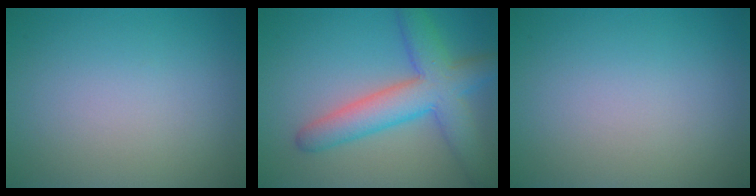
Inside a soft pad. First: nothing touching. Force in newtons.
{"total": 6.9, "press": 6.9, "slide": 0.2}
{"total": 0.0}